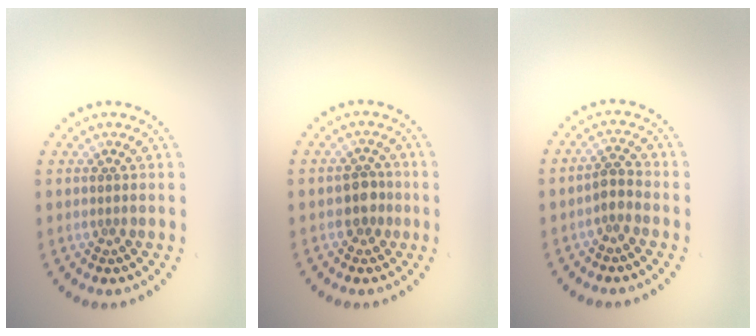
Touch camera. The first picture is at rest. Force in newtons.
{"total": 1.9, "press": 1.8, "slide": 0.7}
{"total": 1.7, "press": 1.4, "slide": 1.0}